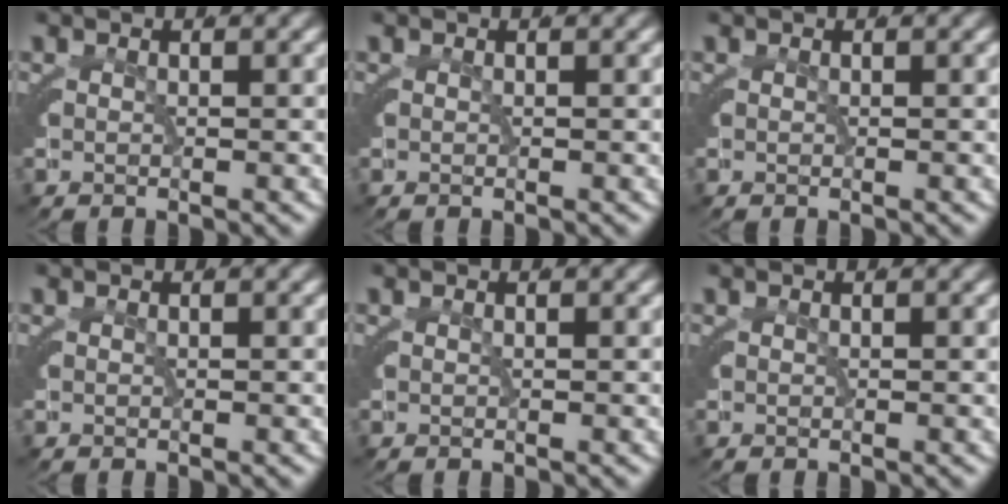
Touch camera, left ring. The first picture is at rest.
{"total": 0.0}
{"total": 0.0}
{"total": 0.0}
{"total": 0.0}
{"total": 0.0}